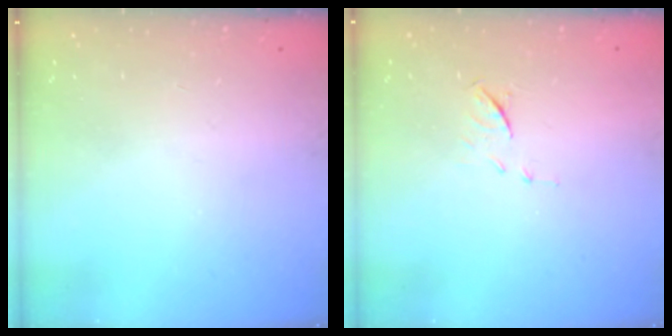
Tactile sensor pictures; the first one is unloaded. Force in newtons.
{"total": 6.3, "press": 6.2, "slide": 0.6}